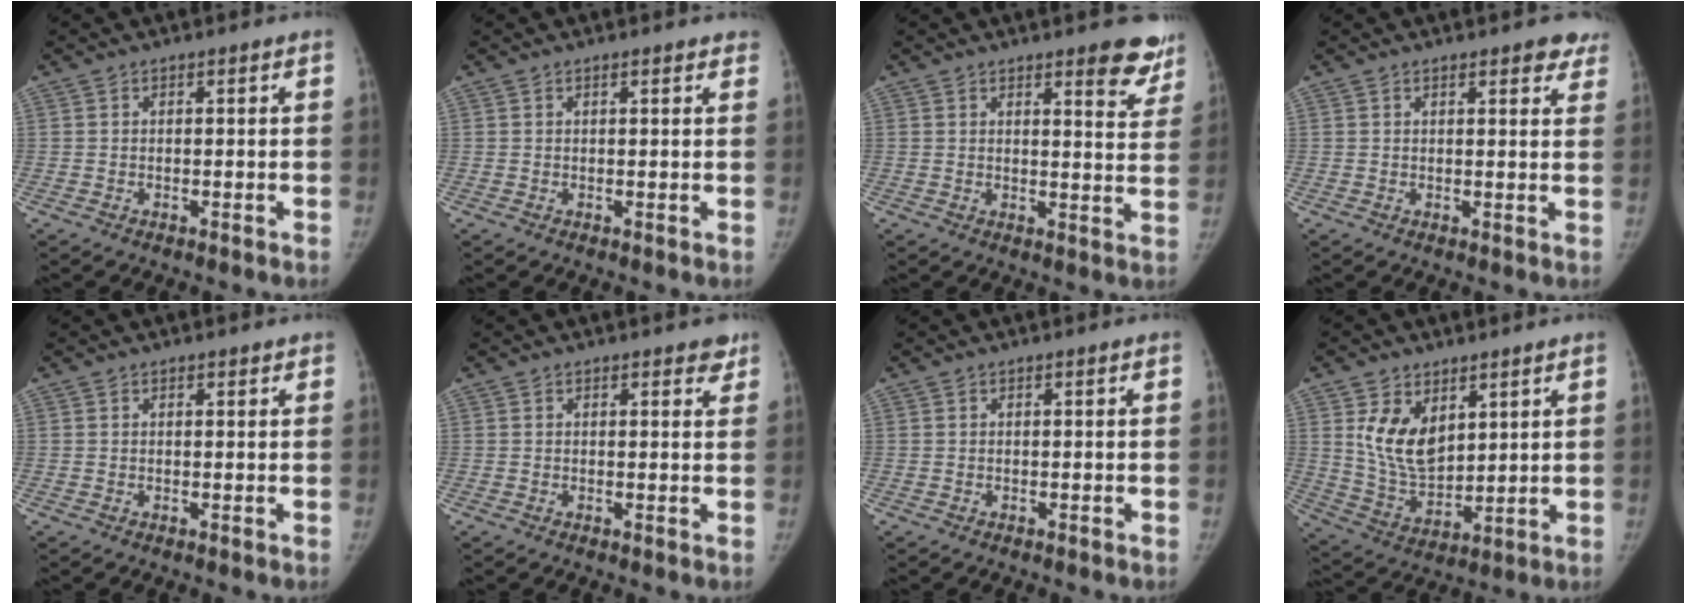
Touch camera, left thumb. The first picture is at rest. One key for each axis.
{"total": 1.9, "fx": 1.4, "fy": 0.6, "fz": 1.0, "tx": -0.001, "ty": 0.001, "tz": 0.014}
{"total": 8.7, "fx": 6.3, "fy": 2.6, "fz": 5.3, "tx": -0.028, "ty": -0.038, "tz": 0.067}
{"total": 5.4, "fx": 4.2, "fy": 2.0, "fz": 2.8, "tx": -0.002, "ty": -0.014, "tz": 0.039}
{"total": 0.8, "fx": 0.6, "fy": 0.4, "fz": 0.3, "tx": -0.001, "ty": -0.004, "tz": 0.006}
{"total": 2.2, "fx": 1.6, "fy": 1.1, "fz": 1.0, "tx": 0.009, "ty": -0.007, "tz": 0.013}
{"total": 0.0}
{"total": 11.2, "fx": 4.6, "fy": 6.9, "fz": 7.5, "tx": -0.106, "ty": -0.034, "tz": 0.102}